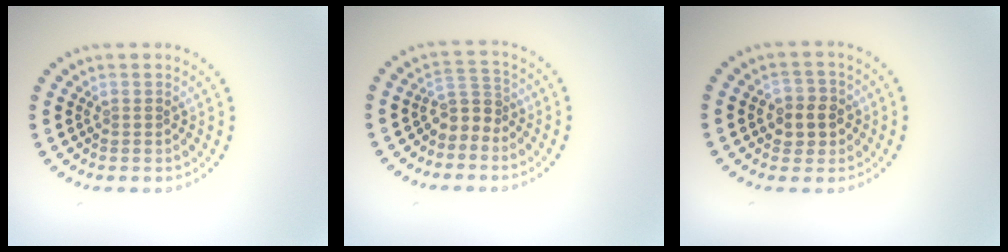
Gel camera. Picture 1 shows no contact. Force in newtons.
{"total": 2.6, "press": 1.9, "slide": 1.7}
{"total": 2.7, "press": 2.6, "slide": 0.7}